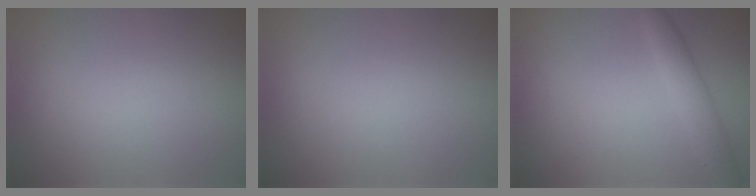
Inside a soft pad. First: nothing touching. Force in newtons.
{"total": 0.0}
{"total": 2.2, "press": 2.2, "slide": 0.0}